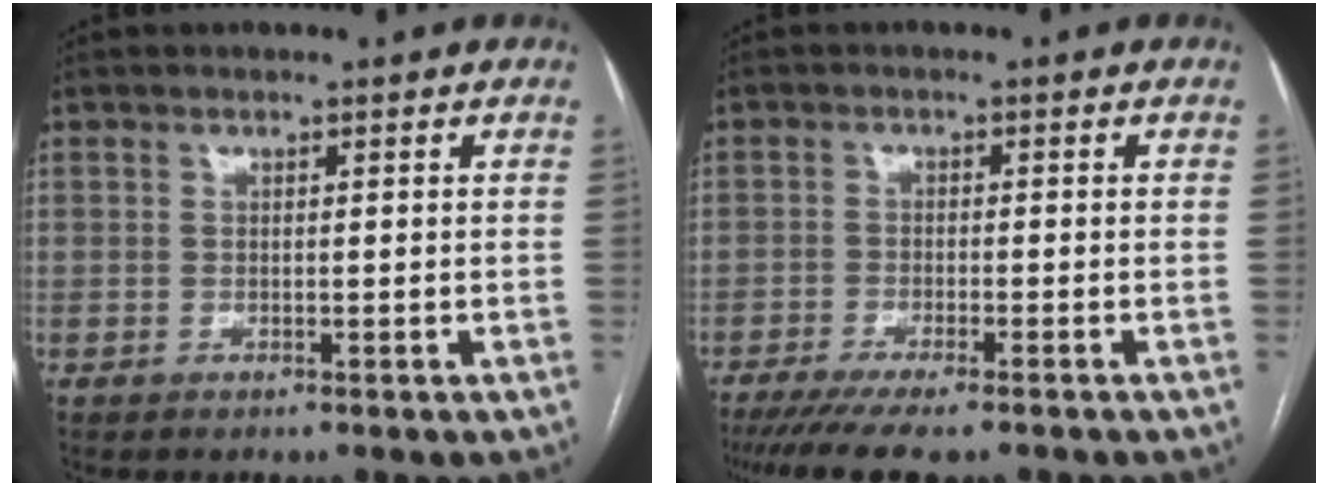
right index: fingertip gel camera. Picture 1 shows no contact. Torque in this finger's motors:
{"motor_torque": [1.02, -1.12, 0.50, 0.13]}